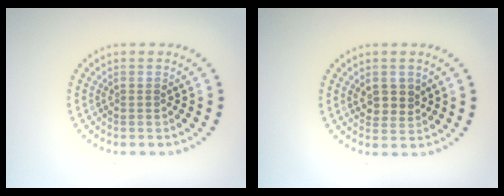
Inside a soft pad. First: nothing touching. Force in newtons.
{"total": 2.2, "press": 2.1, "slide": 0.7}